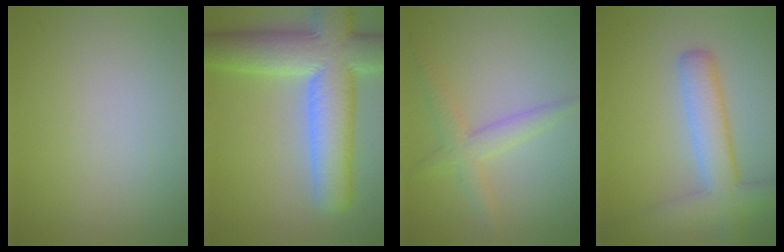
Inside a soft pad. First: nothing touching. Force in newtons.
{"total": 11.3, "press": 11.3, "slide": 0.9}
{"total": 2.6, "press": 2.6, "slide": 0.1}
{"total": 5.4, "press": 5.4, "slide": 0.4}